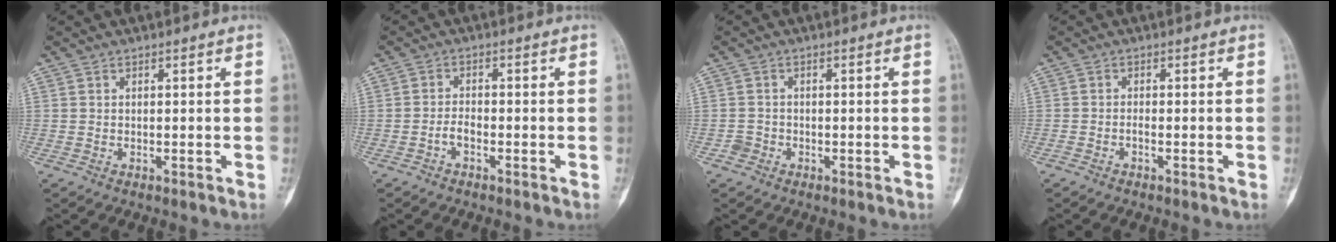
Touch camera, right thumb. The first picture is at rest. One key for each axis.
{"total": 2.0, "fx": -1.1, "fy": 0.9, "fz": 1.4, "tx": -0.026, "ty": 0.011, "tz": -0.024}
{"total": 1.5, "fx": -0.7, "fy": 1.3, "fz": 0.1, "tx": 0.005, "ty": 0.006, "tz": -0.018}
{"total": 0.8, "fx": -0.5, "fy": 0.2, "fz": 0.6, "tx": -0.012, "ty": 0.005, "tz": -0.009}